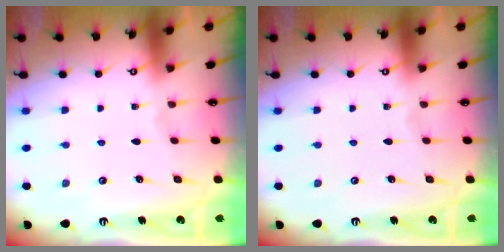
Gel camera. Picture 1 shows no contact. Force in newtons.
{"total": 0.0}